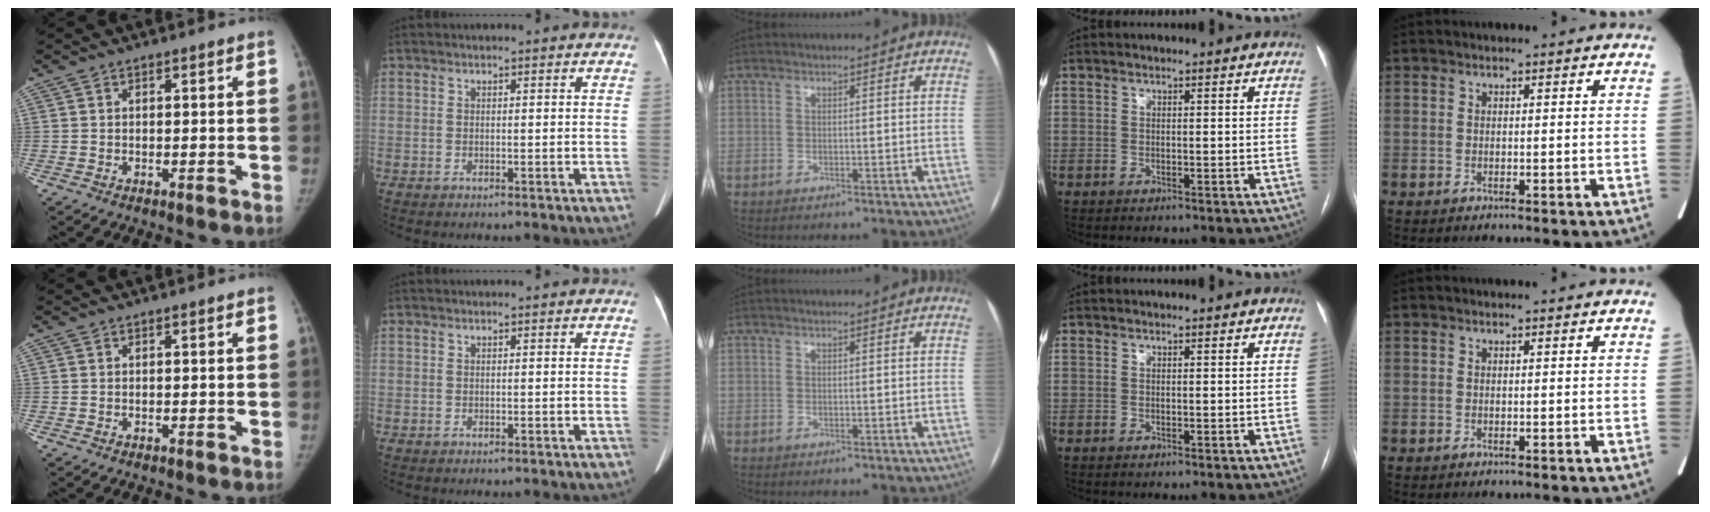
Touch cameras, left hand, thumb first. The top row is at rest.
{}